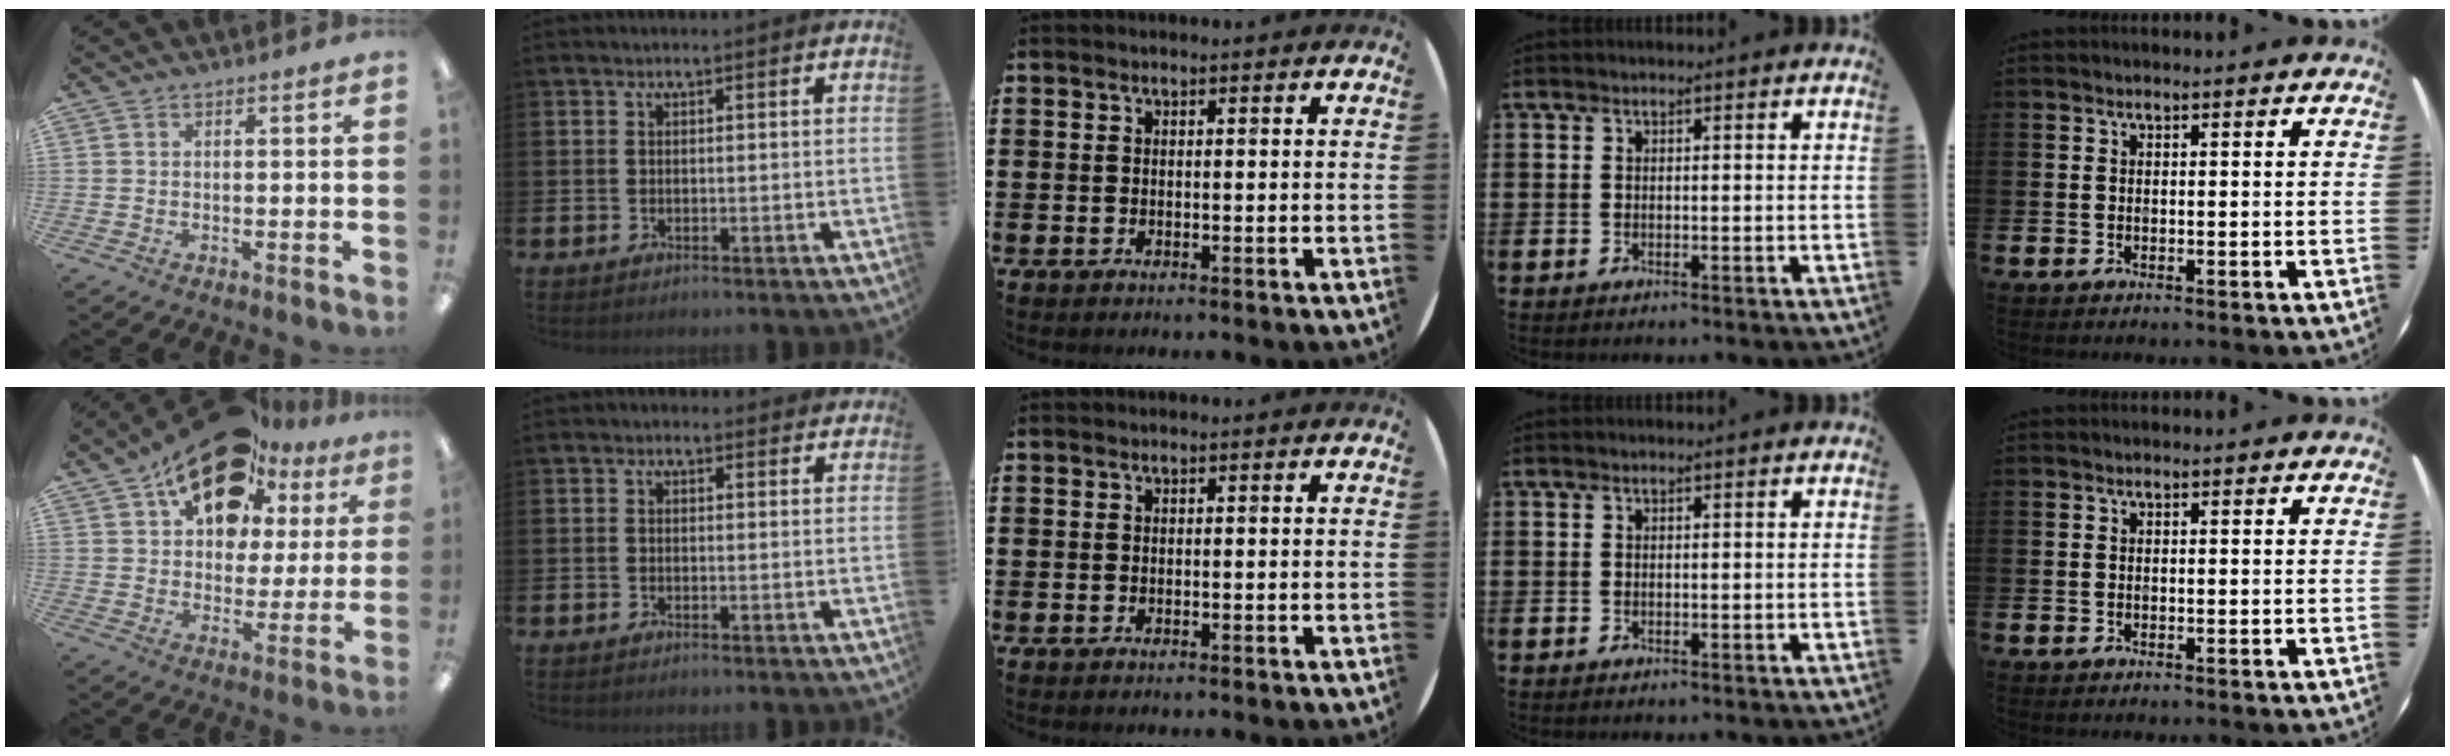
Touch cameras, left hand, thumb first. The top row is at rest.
{"thumb": {"total": 18.9, "force": [12.2, 10.5, 9.9], "torque": [-0.166, -0.061, 0.215]}, "index": {"total": 0.8, "force": [0.6, 0.5, 0.2], "torque": [0.005, 0.005, 0.008]}}